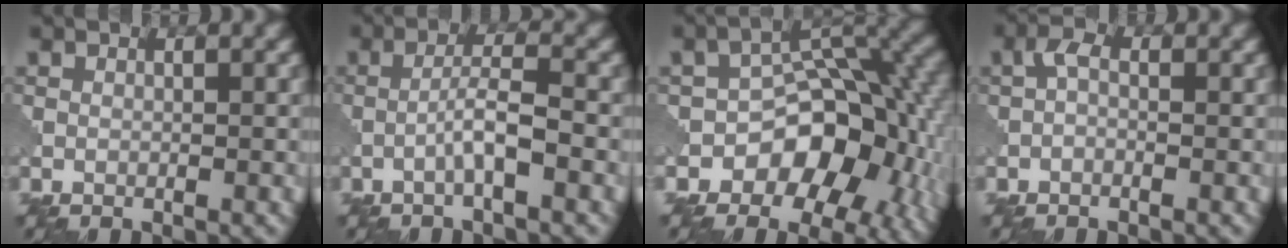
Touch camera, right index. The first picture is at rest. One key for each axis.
{"total": 3.2, "fx": -1.3, "fy": 0.3, "fz": 2.9, "tx": -0.053, "ty": 0.014, "tz": -0.030}
{"total": 10.5, "fx": -3.6, "fy": 7.0, "fz": 6.9, "tx": -0.080, "ty": -0.003, "tz": -0.059}
{"total": 1.4, "fx": -0.4, "fy": 0.8, "fz": 1.1, "tx": -0.022, "ty": 0.005, "tz": -0.013}